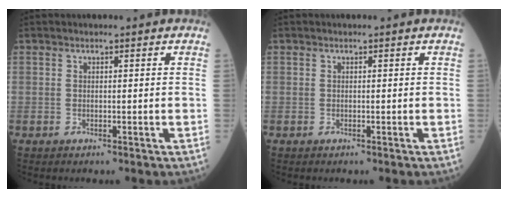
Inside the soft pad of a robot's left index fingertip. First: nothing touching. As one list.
[{"total": 0.0}]